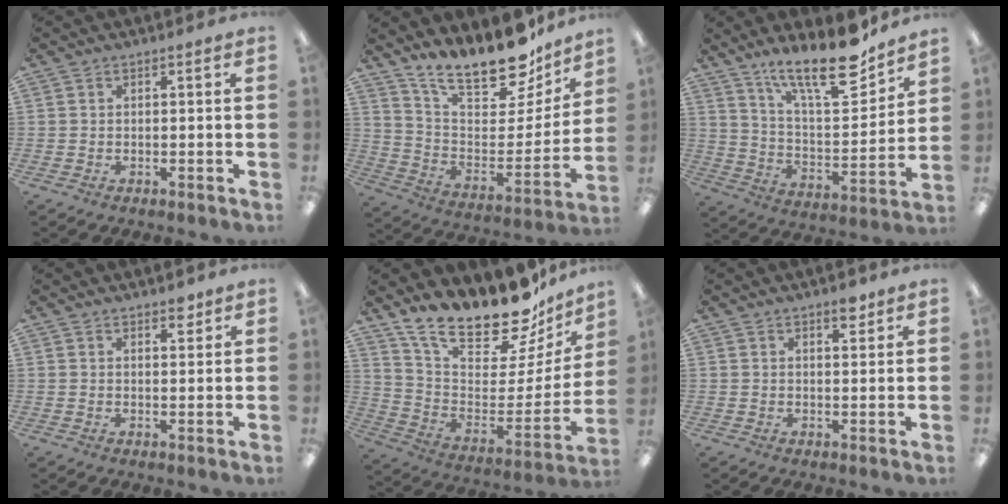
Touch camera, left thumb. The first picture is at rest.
{"total": 19.3, "force": [16.8, 5.6, 7.7], "torque": [-0.125, -0.131, 0.293]}
{"total": 19.3, "force": [14.6, 5.1, 11.5], "torque": [-0.193, -0.094, 0.243]}
{"total": 3.0, "force": [2.4, 1.2, 1.3], "torque": [-0.004, -0.012, 0.039]}
{"total": 21.4, "force": [18.3, 6.4, 9.0], "torque": [-0.142, -0.154, 0.317]}
{"total": 3.7, "force": [2.7, 1.3, 2.2], "torque": [-0.016, -0.014, 0.041]}